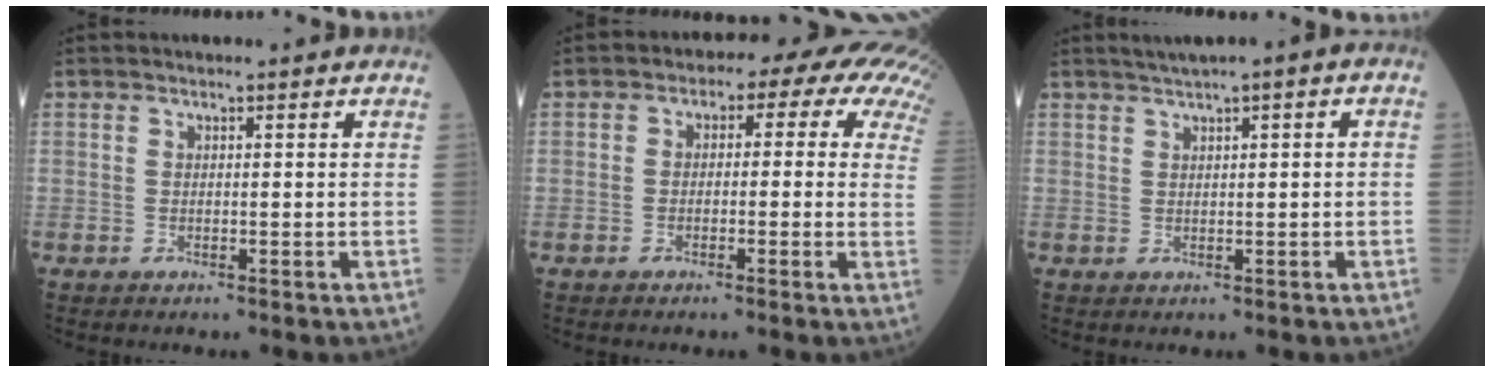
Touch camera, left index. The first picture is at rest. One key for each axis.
{"total": 9.2, "fx": 4.0, "fy": 4.2, "fz": 7.2, "tx": -0.082, "ty": 0.045, "tz": 0.023}
{"total": 3.2, "fx": 1.6, "fy": 0.3, "fz": 2.8, "tx": -0.047, "ty": 0.016, "tz": 0.027}